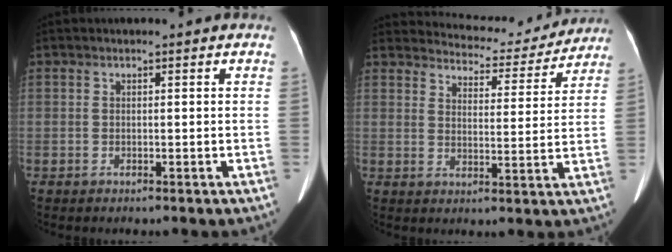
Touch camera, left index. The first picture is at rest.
{"total": 12.4, "force": [12.0, 2.9, 1.4], "torque": [-0.009, -0.004, 0.143]}